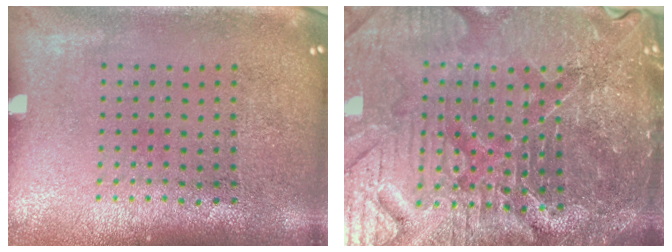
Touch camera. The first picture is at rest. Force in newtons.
{"total": 6.3, "press": 5.7, "slide": 2.5}